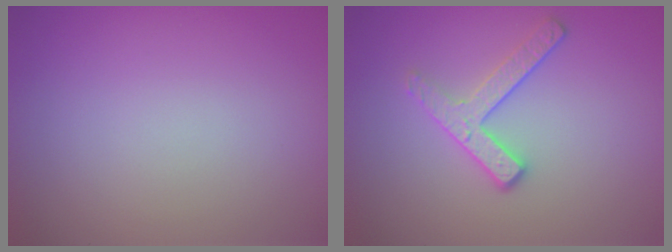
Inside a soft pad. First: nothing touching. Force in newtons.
{"total": 2.8, "press": 2.5, "slide": 1.3}